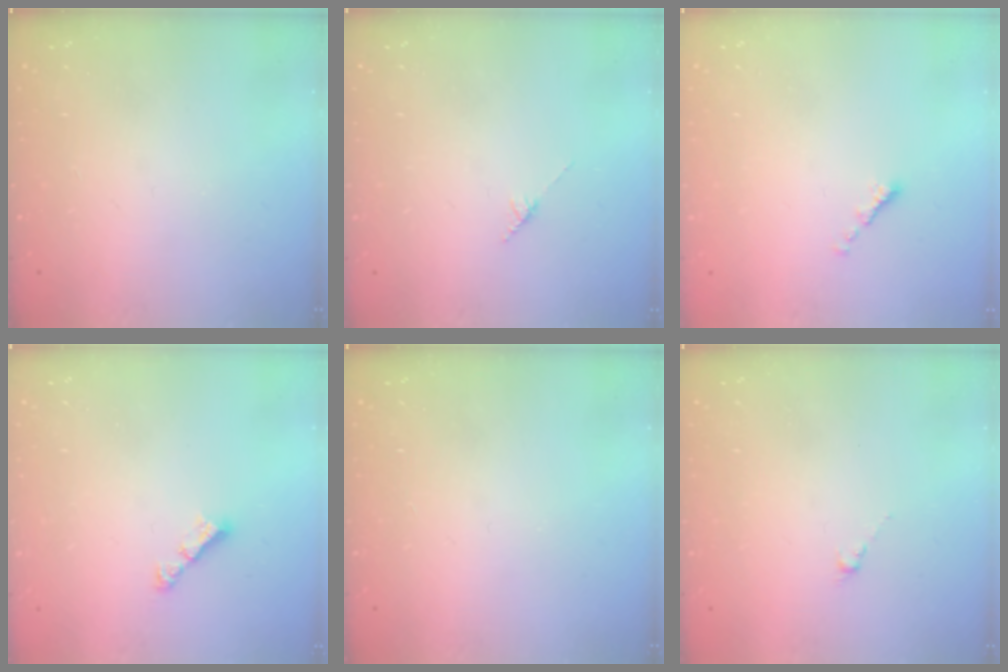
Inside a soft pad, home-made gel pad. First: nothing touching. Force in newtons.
{"total": 2.8, "press": 2.8, "slide": 0.4}
{"total": 0.6, "press": 0.5, "slide": 0.3}
{"total": 3.8, "press": 3.8, "slide": 0.2}
{"total": 0.0}
{"total": 0.5, "press": 0.3, "slide": 0.4}